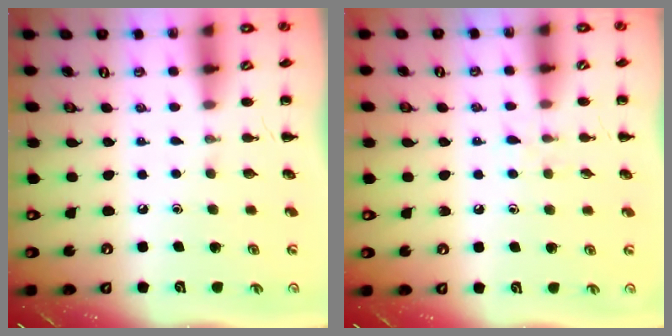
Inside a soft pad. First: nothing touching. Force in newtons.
{"total": 4.9, "press": 4.4, "slide": 1.9}